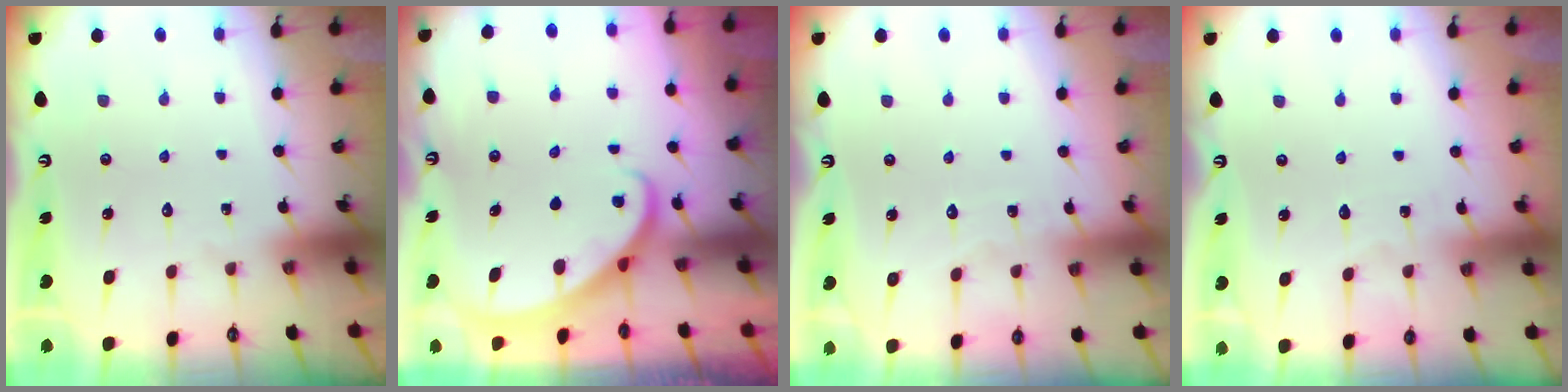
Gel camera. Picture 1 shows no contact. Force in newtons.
{"total": 1.9, "press": 1.9, "slide": 0.2}
{"total": 3.9, "press": 3.9, "slide": 0.5}
{"total": 2.7, "press": 2.7, "slide": 0.3}